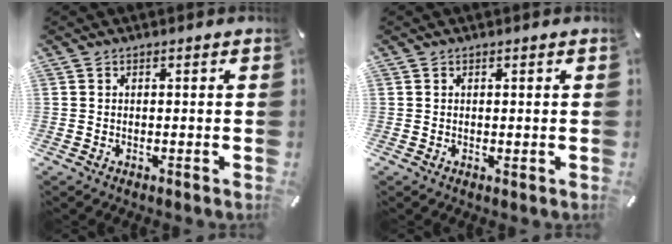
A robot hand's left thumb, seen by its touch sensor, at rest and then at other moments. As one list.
[{"total": 0.0}]